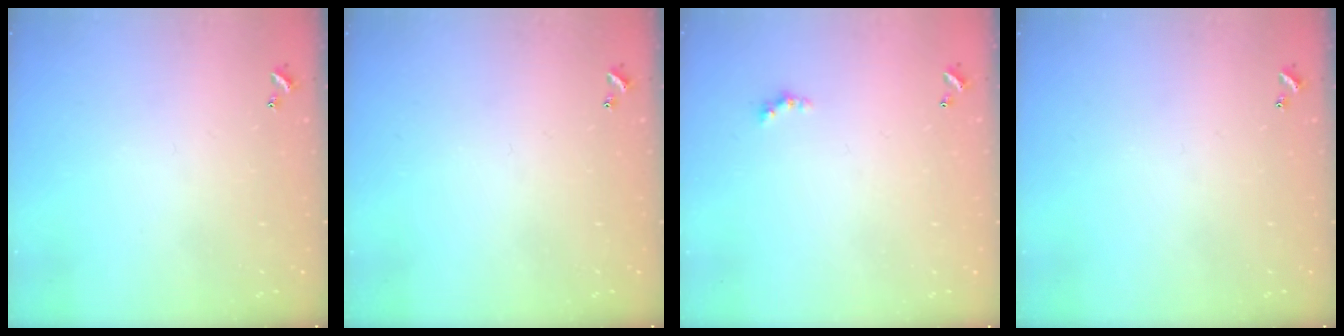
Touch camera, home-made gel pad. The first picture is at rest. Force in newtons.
{"total": 0.0}
{"total": 1.3, "press": 1.2, "slide": 0.4}
{"total": 0.0}